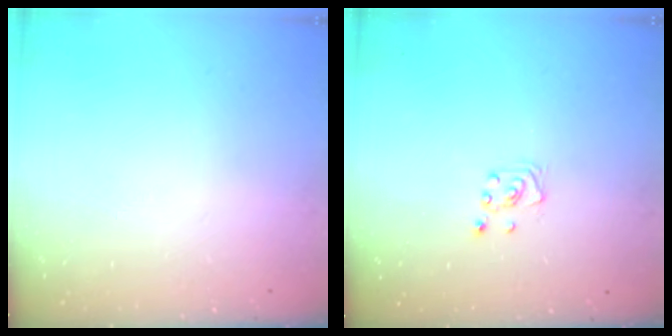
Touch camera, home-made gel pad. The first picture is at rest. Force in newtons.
{"total": 3.0, "press": 2.9, "slide": 0.3}